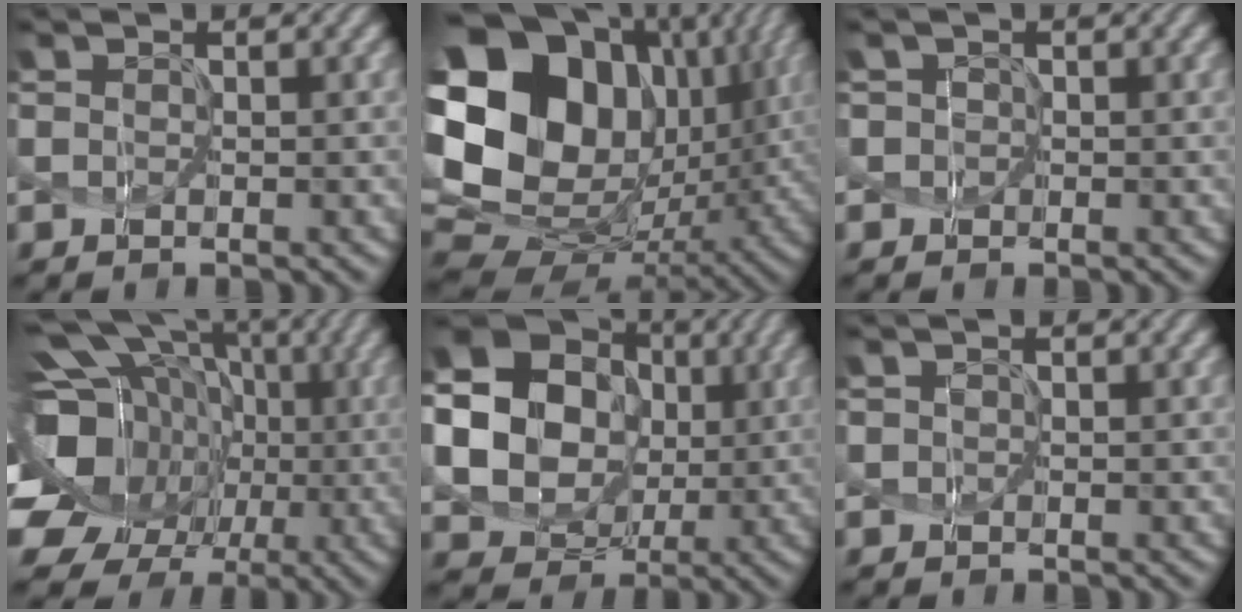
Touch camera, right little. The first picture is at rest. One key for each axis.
{"total": 22.0, "fx": 4.7, "fy": 17.0, "fz": 13.1, "tx": -0.279, "ty": 0.013, "tz": 0.097}
{"total": 2.0, "fx": 0.1, "fy": 1.9, "fz": 0.6, "tx": 0.016, "ty": 0.017, "tz": -0.028}
{"total": 16.5, "fx": -1.0, "fy": 13.9, "fz": 8.9, "tx": -0.194, "ty": 0.004, "tz": -0.030}
{"total": 17.3, "fx": 3.1, "fy": 15.7, "fz": 6.6, "tx": -0.184, "ty": 0.031, "tz": 0.034}
{"total": 0.7, "fx": 0.2, "fy": 0.7, "fz": 0.2, "tx": 0.011, "ty": 0.005, "tz": -0.011}